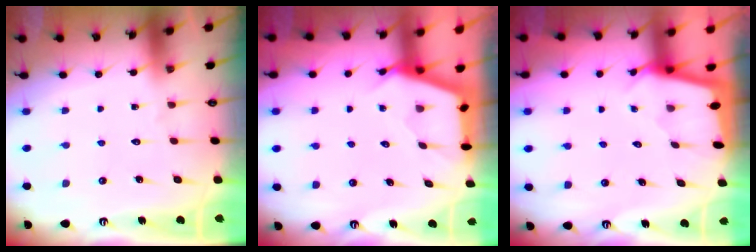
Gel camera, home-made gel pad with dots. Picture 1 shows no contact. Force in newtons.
{"total": 2.5, "press": 2.5, "slide": 0.4}
{"total": 1.7, "press": 1.6, "slide": 0.3}